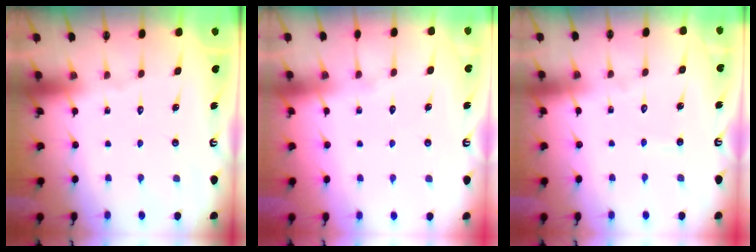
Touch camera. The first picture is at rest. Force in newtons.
{"total": 5.5, "press": 5.5, "slide": 0.6}
{"total": 2.8, "press": 2.8, "slide": 0.3}